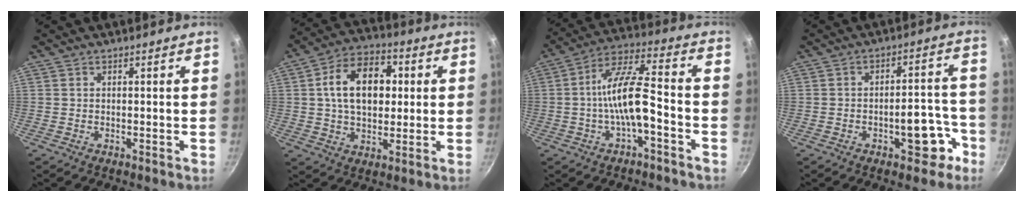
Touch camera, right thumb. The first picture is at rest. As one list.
[{"total": 14.8, "force": [2.3, 10.0, 10.7], "torque": [-0.141, 0.016, 0.027]}, {"total": 11.5, "force": [-3.3, 3.7, 10.4], "torque": [-0.191, 0.045, -0.066]}, {"total": 11.5, "force": [-5.3, 5.8, 8.4], "torque": [-0.061, 0.064, -0.063]}]